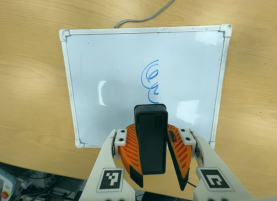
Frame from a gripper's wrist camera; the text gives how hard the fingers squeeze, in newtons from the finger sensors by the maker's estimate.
{"total": 10.2, "left": 10.2, "right": 10.1}